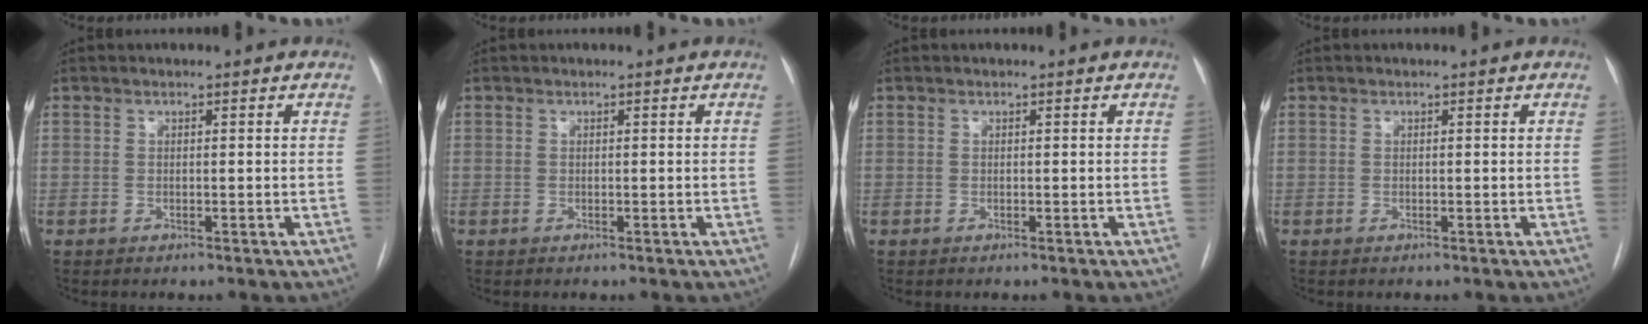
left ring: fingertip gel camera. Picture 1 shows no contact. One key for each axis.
{"total": 0.0}
{"total": 0.0}
{"total": 0.0}